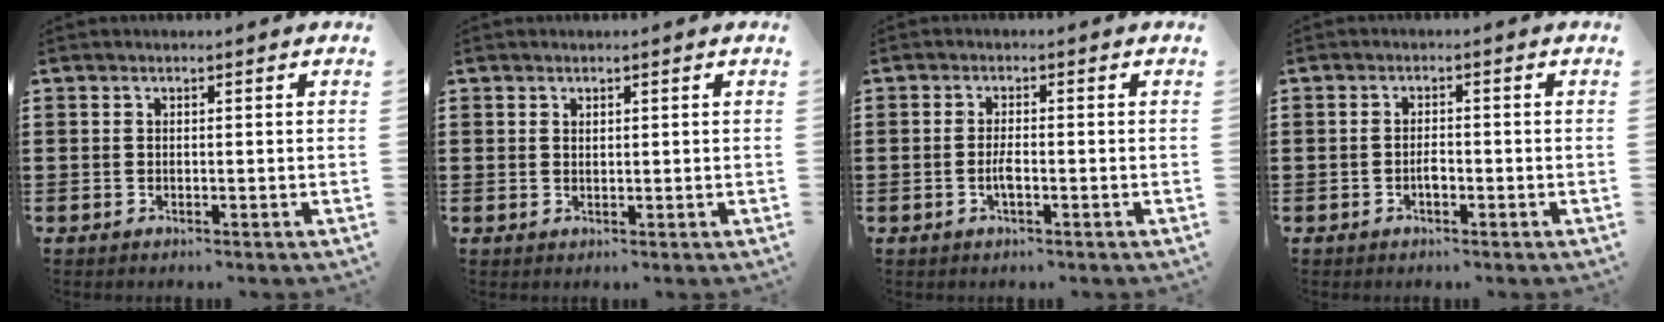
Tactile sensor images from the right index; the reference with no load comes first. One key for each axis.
{"total": 0.7, "fx": 0.6, "fy": 0.4, "fz": 0.1, "tx": -0.004, "ty": 0.001, "tz": 0.012}
{"total": 2.3, "fx": -0.7, "fy": 0.6, "fz": 2.1, "tx": -0.046, "ty": 0.000, "tz": -0.016}
{"total": 1.7, "fx": -0.8, "fy": 0.7, "fz": 1.4, "tx": -0.027, "ty": 0.002, "tz": -0.014}